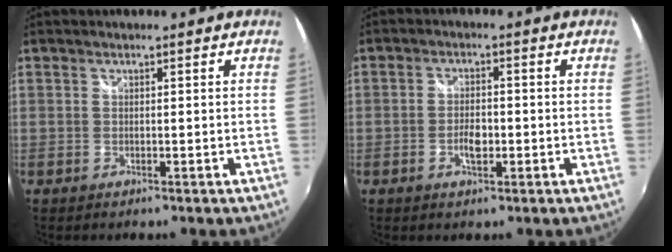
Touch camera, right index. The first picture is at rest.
{"total": 3.8, "force": [-1.1, 1.8, 3.1], "torque": [-0.060, 0.002, -0.019]}